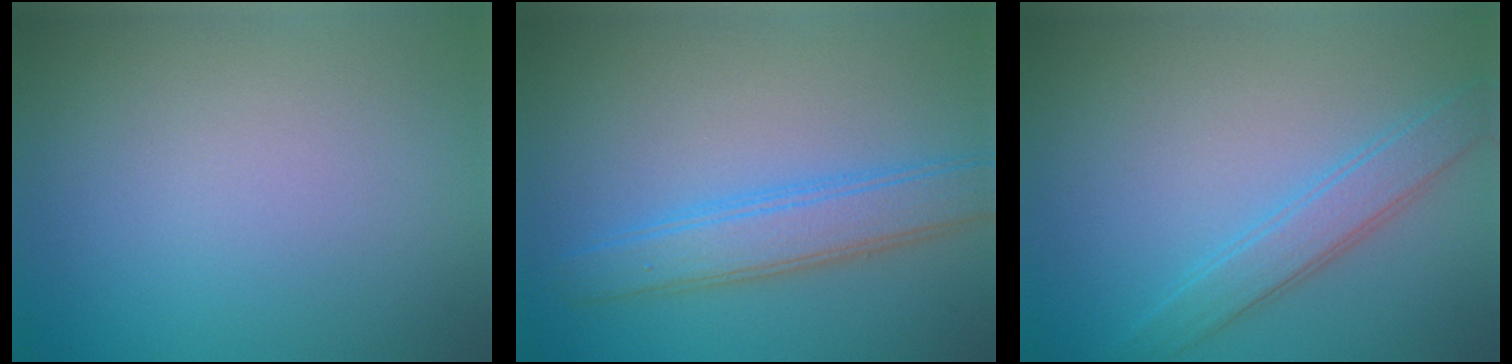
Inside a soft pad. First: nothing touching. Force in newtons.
{"total": 4.3, "press": 4.3, "slide": 0.1}
{"total": 3.0, "press": 3.0, "slide": 0.1}